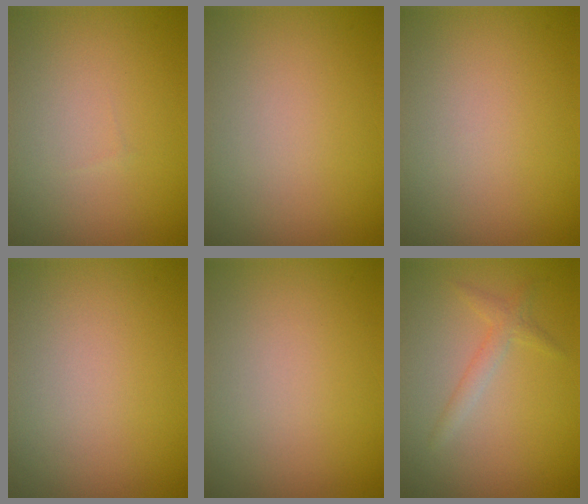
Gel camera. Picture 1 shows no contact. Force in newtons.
{"total": 0.0}
{"total": 0.0}
{"total": 0.0}
{"total": 0.0}
{"total": 1.6, "press": 1.6, "slide": 0.0}